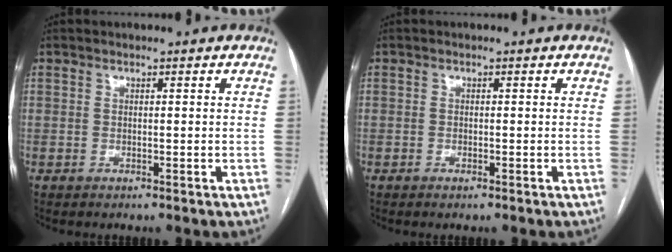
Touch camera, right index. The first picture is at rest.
{"total": 0.6, "force": [-0.5, 0.1, 0.4], "torque": [-0.005, 0.000, -0.006]}